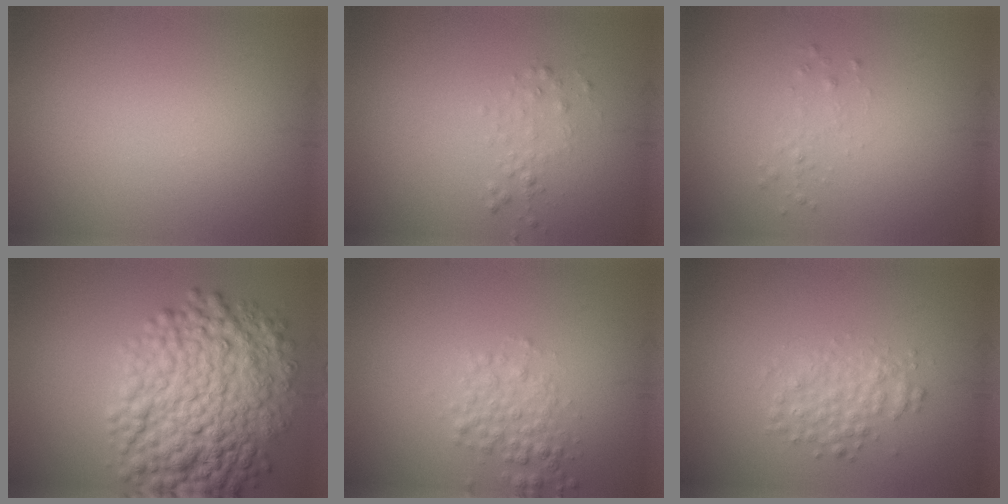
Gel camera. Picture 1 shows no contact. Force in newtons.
{"total": 1.1, "press": 1.1, "slide": 0.1}
{"total": 0.8, "press": 0.8, "slide": 0.0}
{"total": 10.1, "press": 10.1, "slide": 0.1}
{"total": 2.4, "press": 2.4, "slide": 0.1}
{"total": 2.5, "press": 2.5, "slide": 0.1}